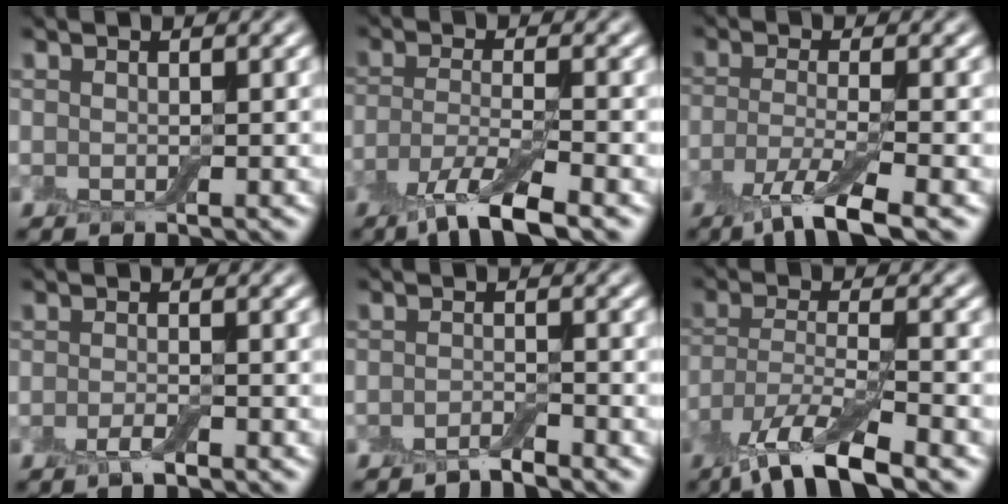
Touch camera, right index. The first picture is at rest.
{"total": 5.5, "force": [-3.4, 1.1, 4.1], "torque": [-0.080, -0.010, -0.072]}
{"total": 5.1, "force": [-2.9, 0.9, 4.1], "torque": [-0.078, -0.010, -0.064]}
{"total": 1.5, "force": [-0.9, 0.3, 1.1], "torque": [-0.023, -0.001, -0.020]}
{"total": 1.6, "force": [-1.4, 0.2, 0.7], "torque": [-0.013, 0.000, -0.030]}
{"total": 7.7, "force": [-5.2, 1.9, 5.4], "torque": [-0.104, -0.006, -0.106]}